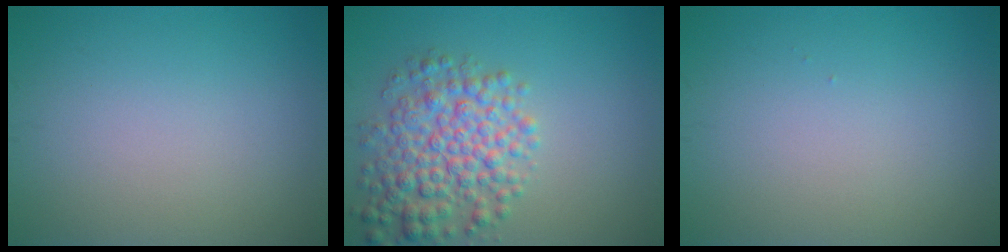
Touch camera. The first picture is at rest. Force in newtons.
{"total": 6.0, "press": 6.0, "slide": 0.2}
{"total": 0.0}